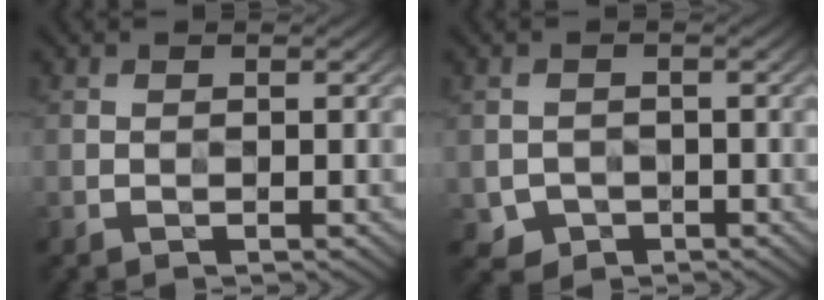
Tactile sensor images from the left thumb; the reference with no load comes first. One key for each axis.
{"total": 2.3, "fx": -1.1, "fy": 1.9, "fz": 0.7, "tx": -0.012, "ty": -0.008, "tz": -0.020}